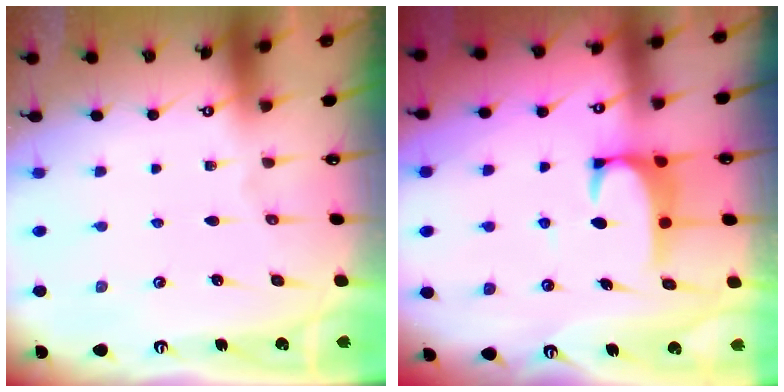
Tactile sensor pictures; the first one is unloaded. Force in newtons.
{"total": 3.5, "press": 3.4, "slide": 0.7}